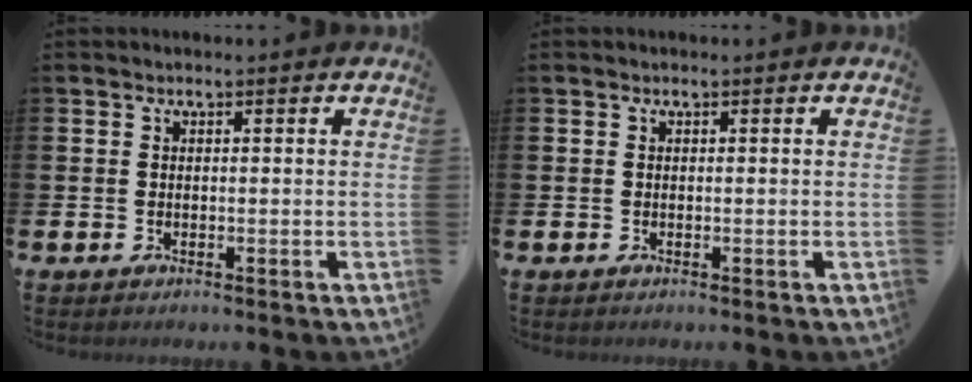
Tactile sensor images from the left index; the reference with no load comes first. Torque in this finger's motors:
{"motor_torque": [0.00, 0.00, 0.01, 0.00]}